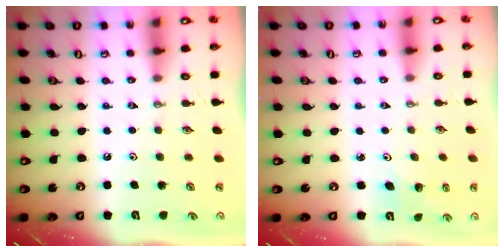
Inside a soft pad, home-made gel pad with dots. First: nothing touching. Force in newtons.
{"total": 3.1, "press": 2.4, "slide": 2.0}